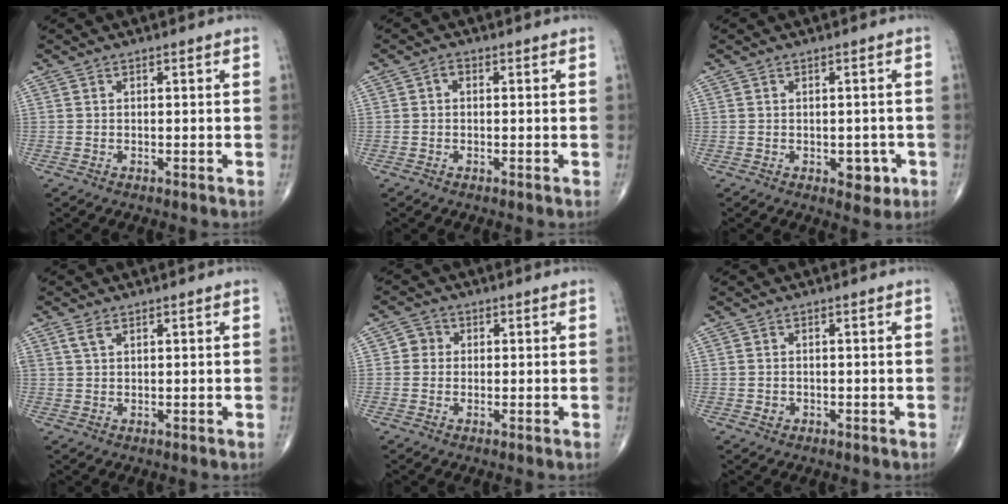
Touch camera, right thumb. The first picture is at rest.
{"total": 1.1, "force": [0.0, 0.7, 0.8], "torque": [-0.005, 0.005, -0.006]}
{"total": 3.8, "force": [-1.3, 2.4, 2.7], "torque": [-0.008, 0.003, -0.011]}
{"total": 1.9, "force": [1.1, 0.9, 1.2], "torque": [-0.028, 0.004, 0.027]}
{"total": 2.7, "force": [0.2, 2.5, 0.8], "torque": [0.004, 0.006, -0.002]}
{"total": 1.1, "force": [-0.3, 0.9, 0.4], "torque": [-0.005, 0.004, -0.002]}